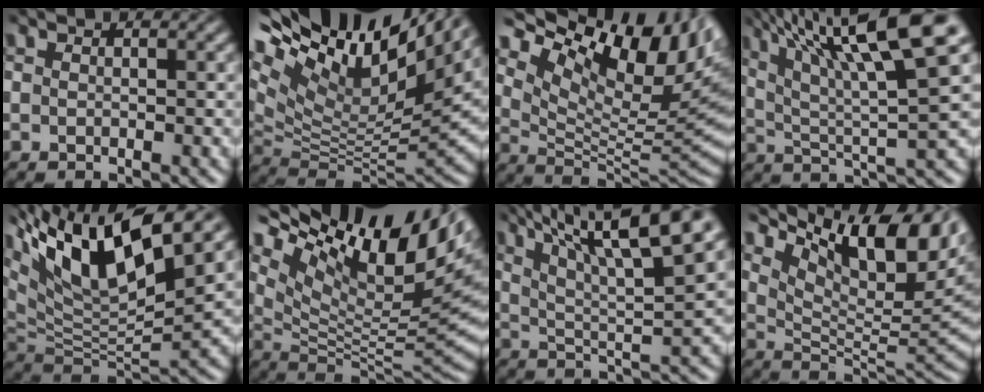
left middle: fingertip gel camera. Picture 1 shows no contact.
{"total": 17.7, "force": [10.7, 6.1, 12.7], "torque": [-0.235, 0.025, 0.183]}
{"total": 15.7, "force": [8.5, 7.2, 11.2], "torque": [-0.192, 0.026, 0.157]}
{"total": 13.5, "force": [7.1, 2.6, 11.1], "torque": [-0.184, 0.021, 0.124]}
{"total": 13.2, "force": [7.2, 4.1, 10.3], "torque": [-0.197, 0.016, 0.143]}
{"total": 17.2, "force": [8.9, 7.4, 12.8], "torque": [-0.238, 0.034, 0.164]}
{"total": 12.5, "force": [7.3, 2.6, 9.8], "torque": [-0.161, 0.017, 0.117]}
{"total": 12.0, "force": [6.5, 4.4, 9.1], "torque": [-0.138, 0.005, 0.115]}